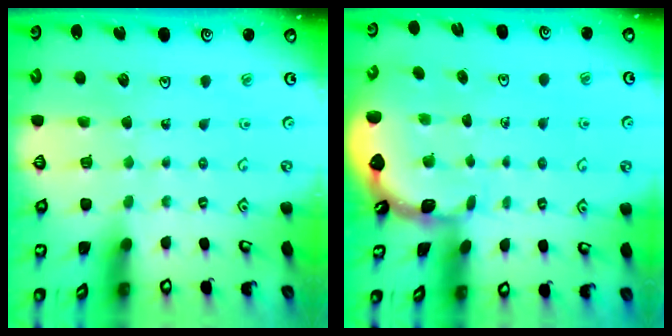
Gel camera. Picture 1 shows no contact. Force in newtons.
{"total": 1.5, "press": 1.5, "slide": 0.2}